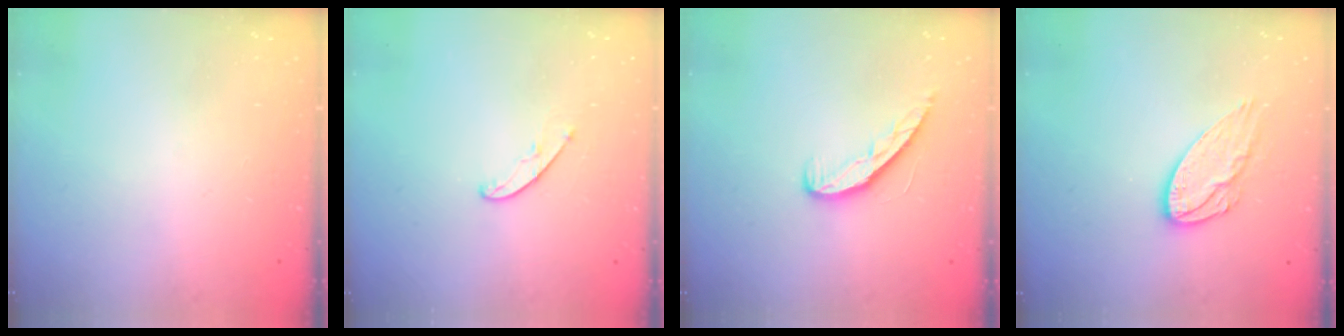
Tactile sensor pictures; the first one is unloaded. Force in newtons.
{"total": 5.1, "press": 5.0, "slide": 0.4}
{"total": 7.0, "press": 7.0, "slide": 0.7}
{"total": 11.6, "press": 11.6, "slide": 0.9}